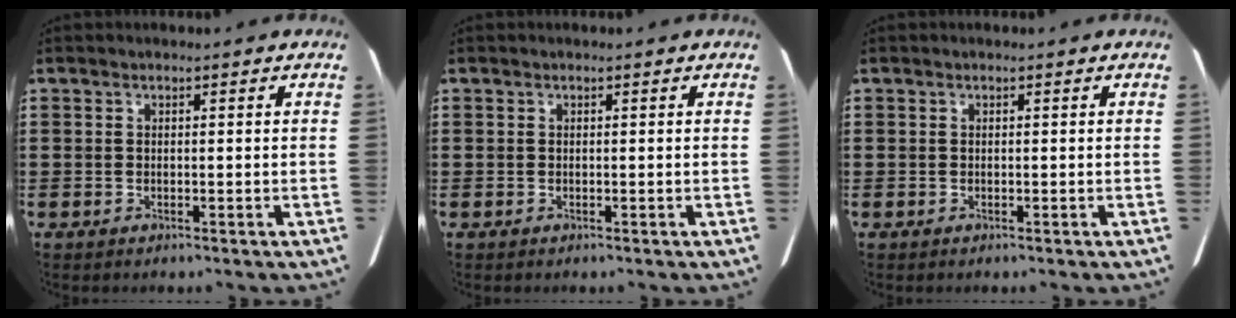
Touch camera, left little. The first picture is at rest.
{"total": 0.0}
{"total": 0.0}